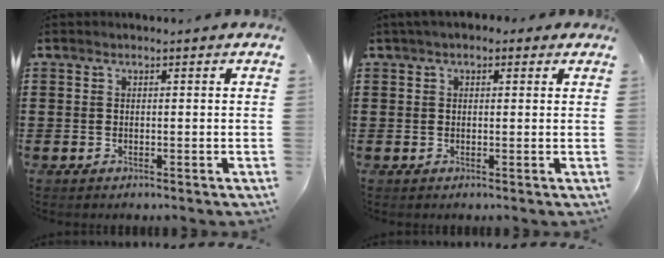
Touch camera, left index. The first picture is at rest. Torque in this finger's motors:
{"motor_torque": [1.12, -1.02, 0.20, 0.09]}